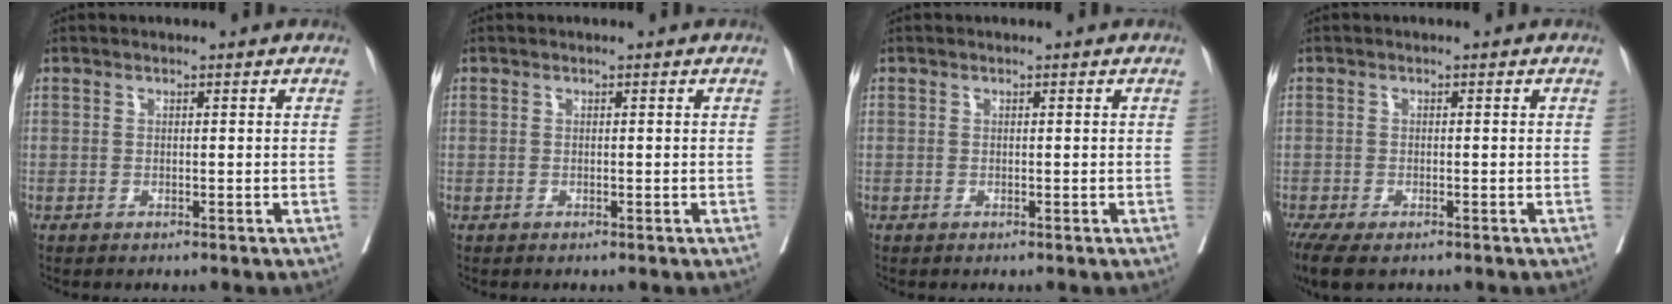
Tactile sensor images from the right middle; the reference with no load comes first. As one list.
[{"total": 0.0}, {"total": 0.0}, {"total": 7.0, "force": [-4.9, 2.8, 4.2], "torque": [-0.080, -0.018, -0.079]}]